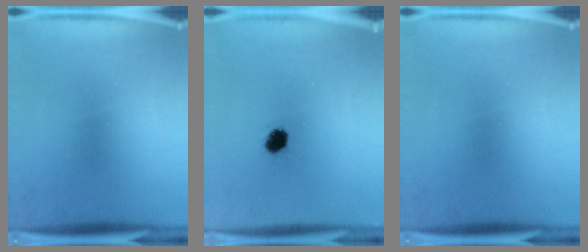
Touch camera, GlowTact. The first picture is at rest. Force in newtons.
{"total": 2.6}
{"total": 0.0}